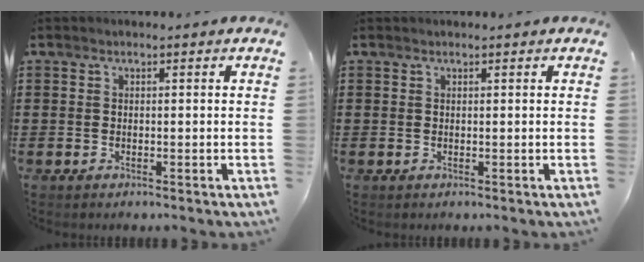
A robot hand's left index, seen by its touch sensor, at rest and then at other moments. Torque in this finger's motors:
{"motor_torque": [0.03, -0.08, 0.04, 0.01]}